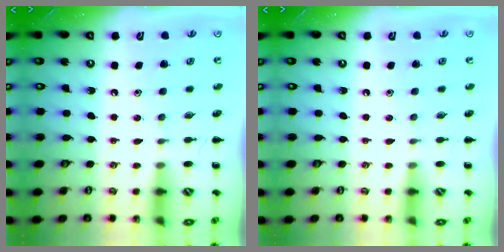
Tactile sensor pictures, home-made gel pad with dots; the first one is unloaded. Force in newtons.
{"total": 0.0}